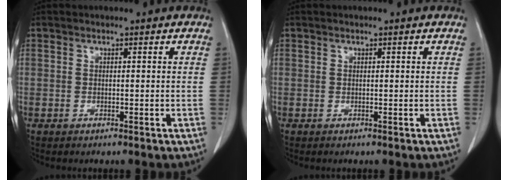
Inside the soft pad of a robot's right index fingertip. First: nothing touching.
{"total": 0.0}